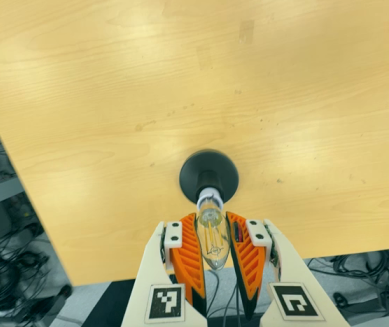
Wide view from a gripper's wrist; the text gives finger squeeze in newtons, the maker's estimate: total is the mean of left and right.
{"total": 20.7, "left": 23.3, "right": 18.0}